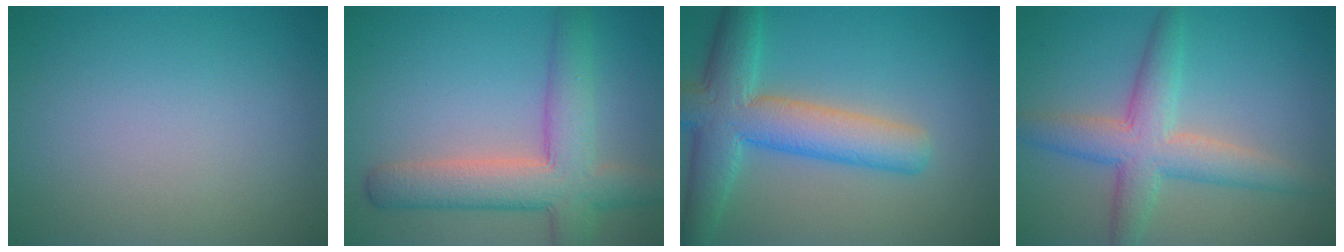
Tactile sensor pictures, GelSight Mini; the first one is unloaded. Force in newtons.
{"total": 7.1, "press": 7.1, "slide": 0.4}
{"total": 7.5, "press": 7.5, "slide": 0.2}
{"total": 5.5, "press": 5.5, "slide": 0.4}